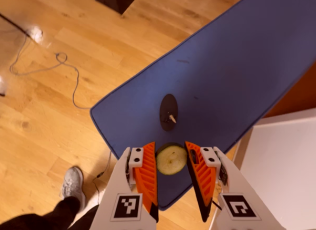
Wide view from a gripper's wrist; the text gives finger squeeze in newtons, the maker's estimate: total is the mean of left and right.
{"total": 9.4, "left": 9.8, "right": 8.9}